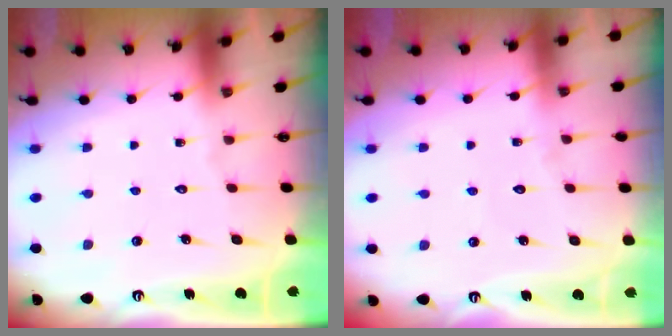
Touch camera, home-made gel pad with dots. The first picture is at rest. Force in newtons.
{"total": 2.3, "press": 2.3, "slide": 0.2}